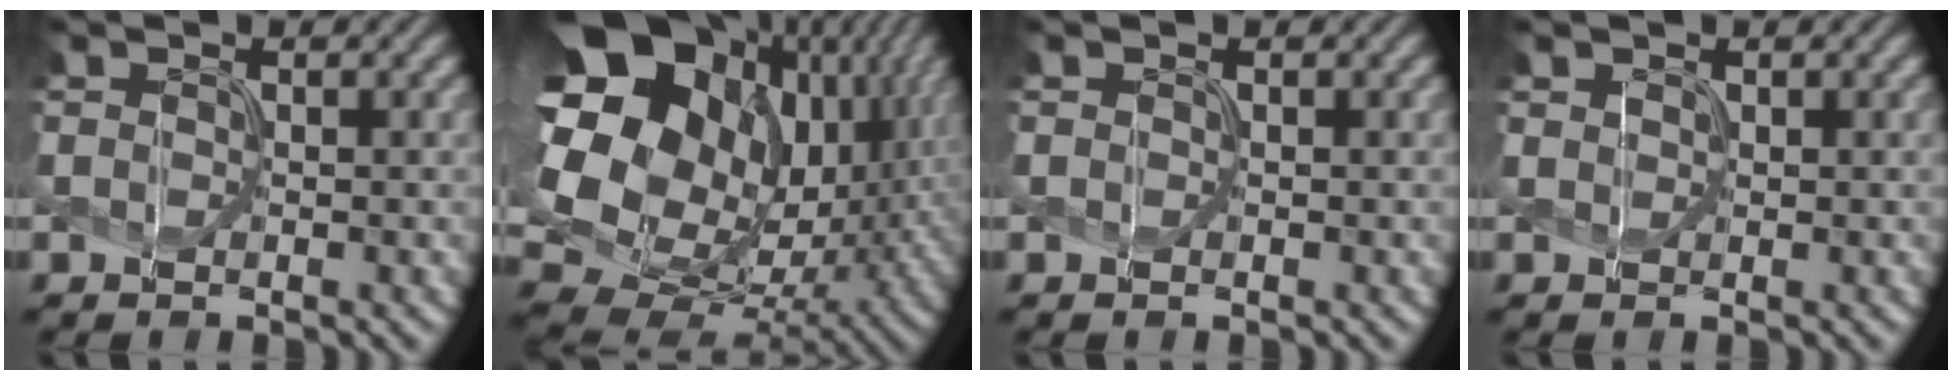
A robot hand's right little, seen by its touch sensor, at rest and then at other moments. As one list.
[{"total": 21.5, "force": [5.1, 16.0, 13.4], "torque": [-0.301, 0.007, 0.130]}, {"total": 0.0}, {"total": 0.5, "force": [0.4, 0.3, 0.1], "torque": [-0.004, -0.003, 0.012]}]